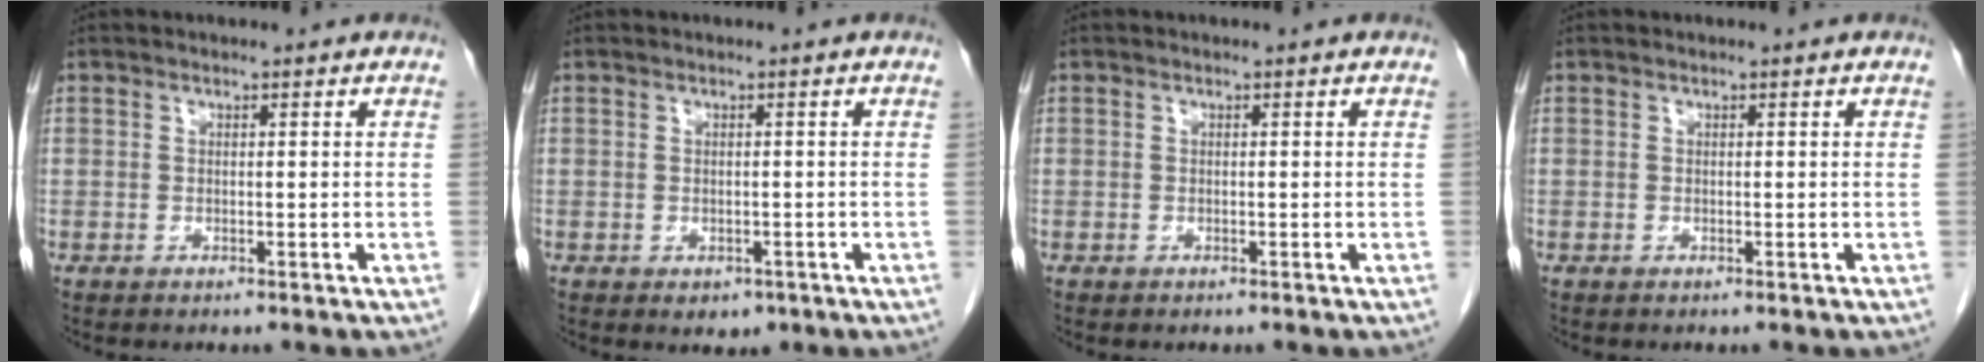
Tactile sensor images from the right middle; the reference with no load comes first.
{"total": 1.9, "force": [-0.9, 1.4, 1.0], "torque": [-0.009, 0.002, -0.002]}
{"total": 0.0}
{"total": 0.0}